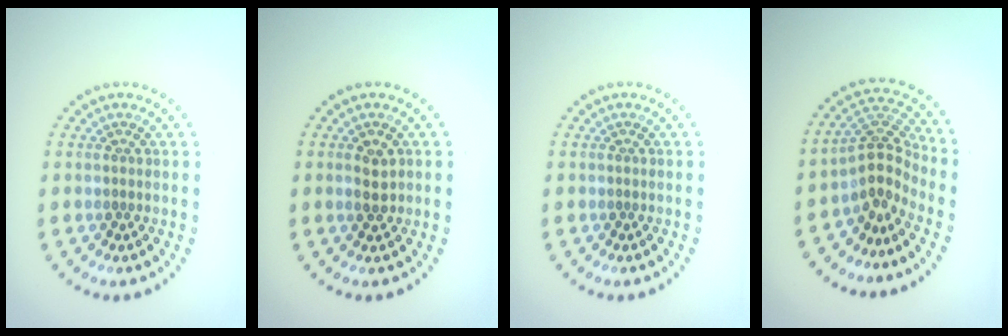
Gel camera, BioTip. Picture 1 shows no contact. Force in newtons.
{"total": 1.9, "press": 1.9, "slide": 0.1}
{"total": 0.0}
{"total": 3.8, "press": 2.8, "slide": 2.6}